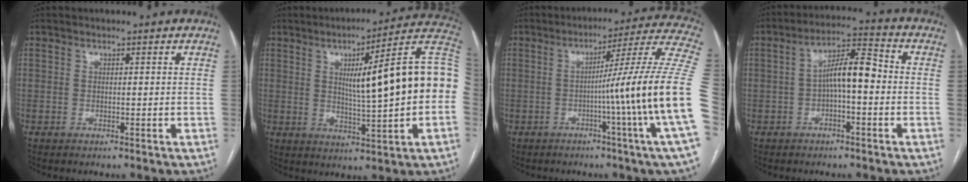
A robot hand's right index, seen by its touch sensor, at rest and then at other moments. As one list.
[{"total": 18.3, "force": [1.4, 1.0, 18.2], "torque": [-0.238, 0.029, 0.016]}, {"total": 20.0, "force": [-3.4, -3.5, 19.4], "torque": [-0.205, 0.009, -0.066]}, {"total": 7.5, "force": [-0.7, 2.0, 7.2], "torque": [-0.127, 0.029, -0.012]}]